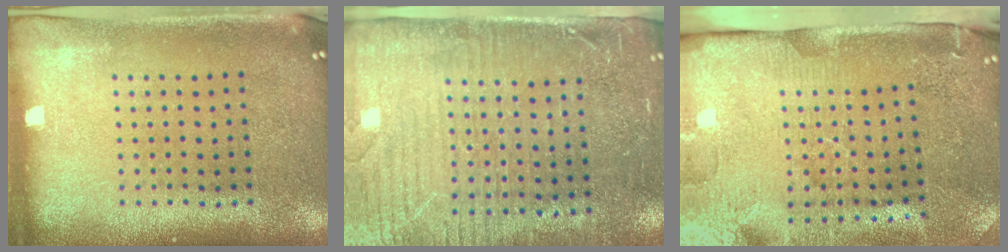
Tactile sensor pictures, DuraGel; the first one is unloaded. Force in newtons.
{"total": 3.5, "press": 3.1, "slide": 1.5}
{"total": 4.5, "press": 3.7, "slide": 2.5}